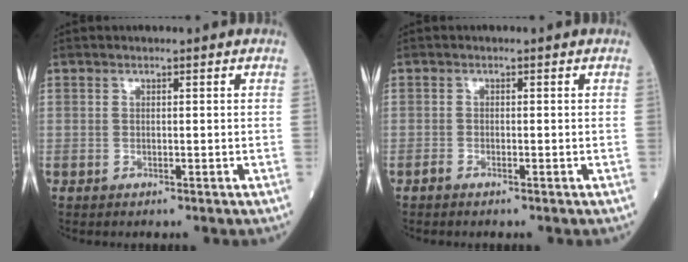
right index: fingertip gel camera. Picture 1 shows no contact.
{"total": 0.9, "force": [-0.7, 0.0, 0.6], "torque": [-0.016, -0.002, -0.010]}